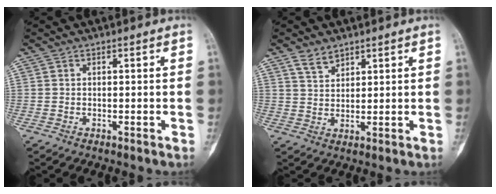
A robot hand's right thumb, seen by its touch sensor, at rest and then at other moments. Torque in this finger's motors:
{"motor_torque": [-0.75, 0.55, 0.09, -0.10, 0.15]}